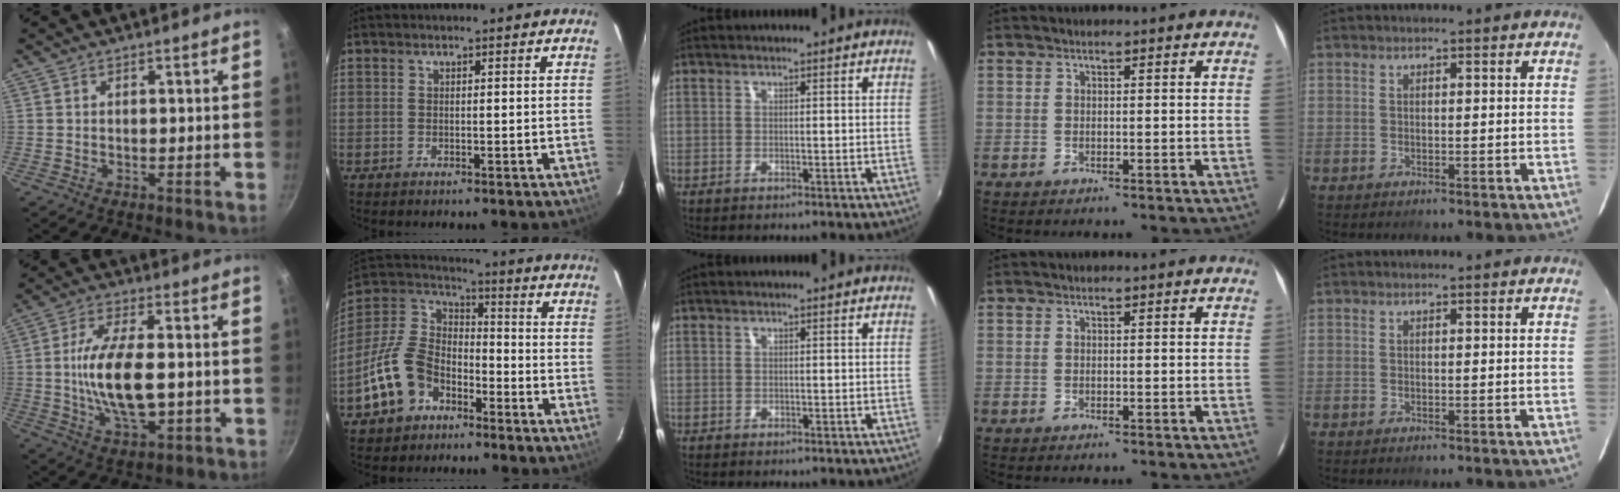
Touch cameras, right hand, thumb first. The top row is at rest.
{"thumb": {"total": 14.2, "force": [-1.2, 6.5, 12.6], "torque": [-0.226, 0.008, -0.022]}, "index": {"total": 14.7, "force": [-8.0, 10.3, 6.8], "torque": [-0.167, 0.026, -0.136]}}